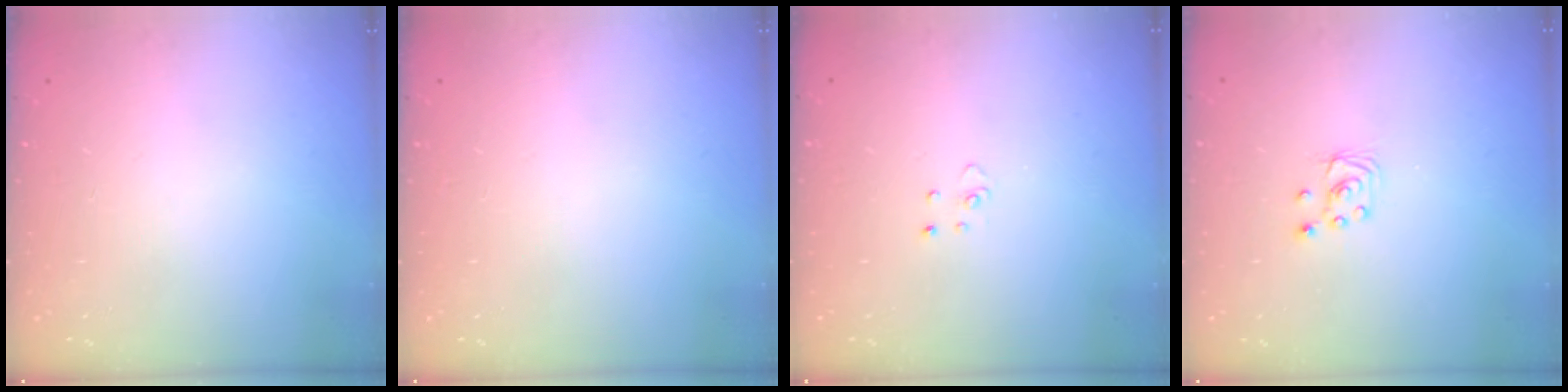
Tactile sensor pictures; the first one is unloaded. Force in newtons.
{"total": 0.0}
{"total": 2.9, "press": 2.9, "slide": 0.2}
{"total": 3.1, "press": 3.1, "slide": 0.2}